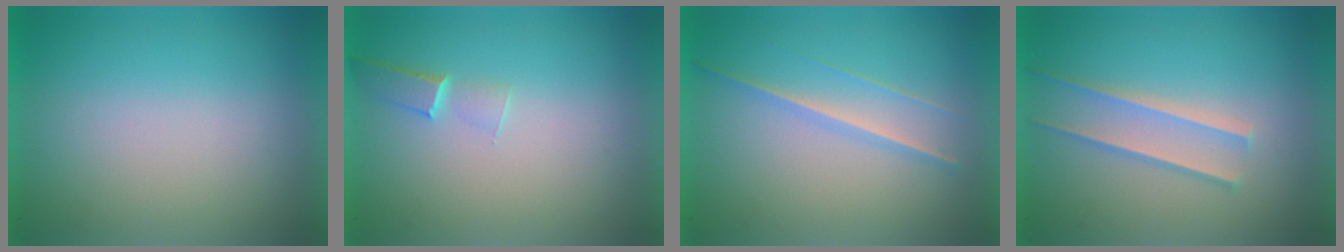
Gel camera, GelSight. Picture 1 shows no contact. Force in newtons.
{"total": 1.1}
{"total": 1.3}
{"total": 1.6}